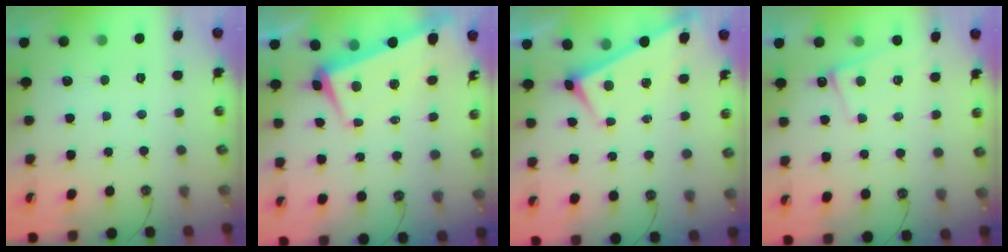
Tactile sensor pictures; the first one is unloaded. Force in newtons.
{"total": 2.1, "press": 0.4, "slide": 2.1}
{"total": 1.7, "press": 1.7, "slide": 0.1}
{"total": 2.1, "press": 2.1, "slide": 0.5}